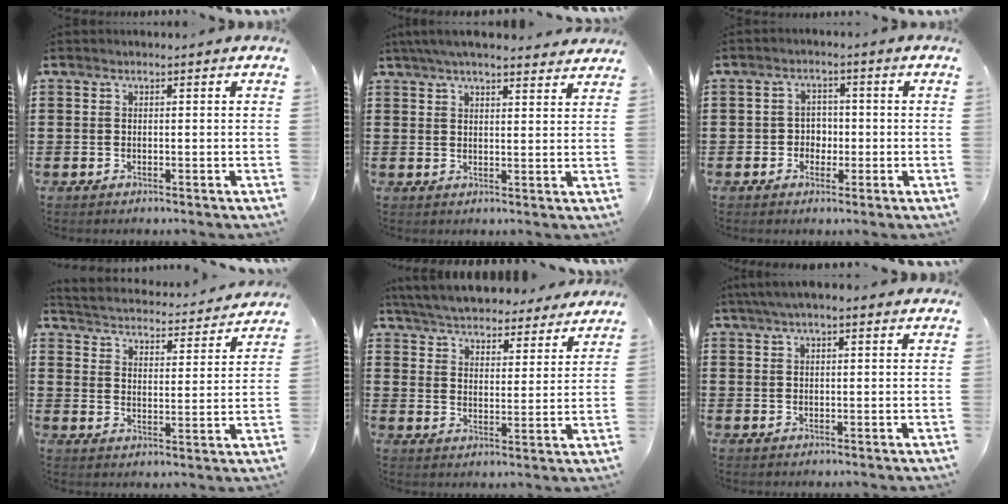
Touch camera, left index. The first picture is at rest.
{"total": 4.7, "force": [4.3, 0.6, 1.8], "torque": [-0.046, -0.007, 0.080]}
{"total": 3.0, "force": [-0.8, 2.6, 1.1], "torque": [-0.030, 0.006, -0.022]}
{"total": 3.5, "force": [3.4, -0.3, -0.1], "torque": [-0.023, -0.034, 0.052]}
{"total": 5.7, "force": [5.7, 0.1, 0.7], "torque": [-0.042, -0.039, 0.100]}
{"total": 3.2, "force": [2.3, 0.7, 2.2], "torque": [-0.046, 0.008, 0.042]}